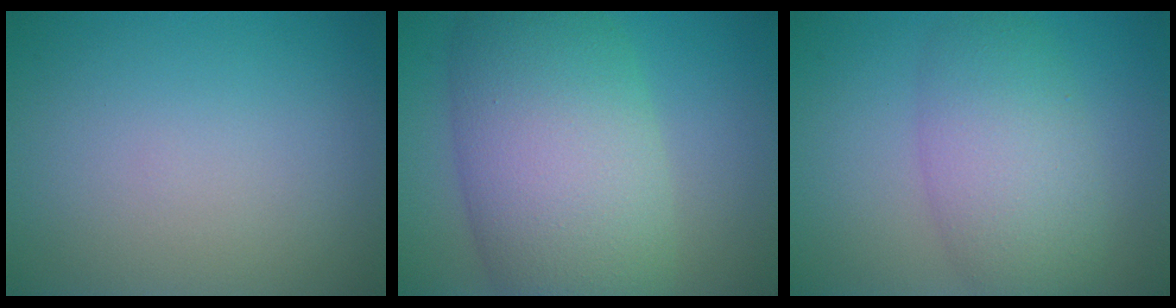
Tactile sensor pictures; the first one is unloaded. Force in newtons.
{"total": 12.0, "press": 12.0, "slide": 0.5}
{"total": 5.9, "press": 5.9, "slide": 0.1}